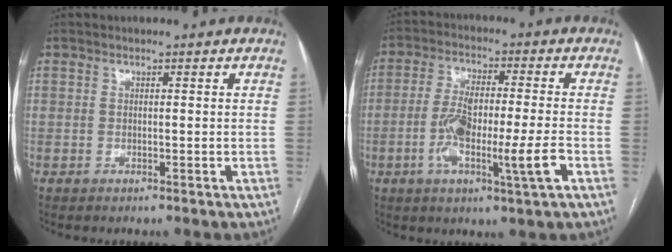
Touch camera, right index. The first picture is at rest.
{"total": 11.4, "force": [-3.3, 1.1, 10.8], "torque": [-0.196, -0.001, -0.059]}